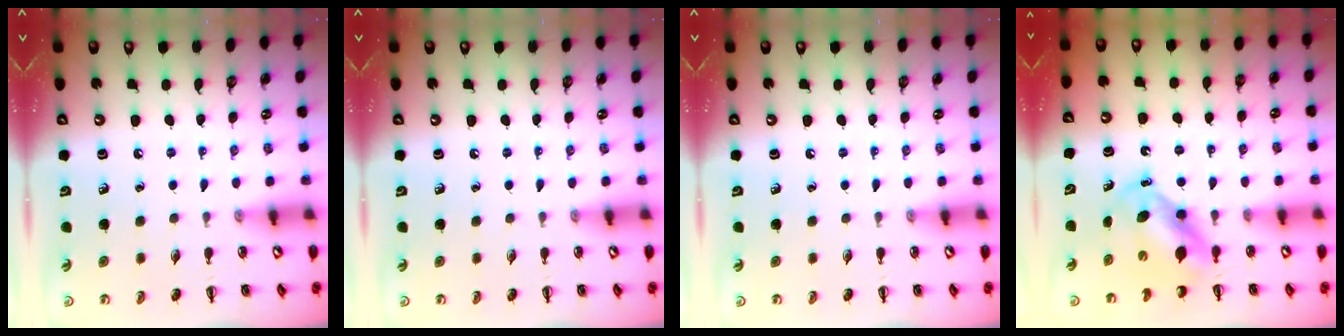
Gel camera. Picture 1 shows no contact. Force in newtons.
{"total": 0.0}
{"total": 0.0}
{"total": 5.6, "press": 5.5, "slide": 1.1}